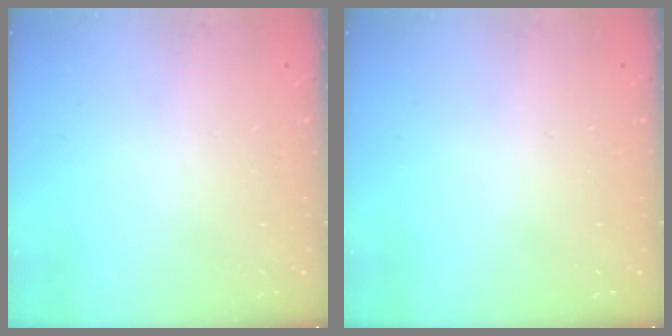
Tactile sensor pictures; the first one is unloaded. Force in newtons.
{"total": 0.0}